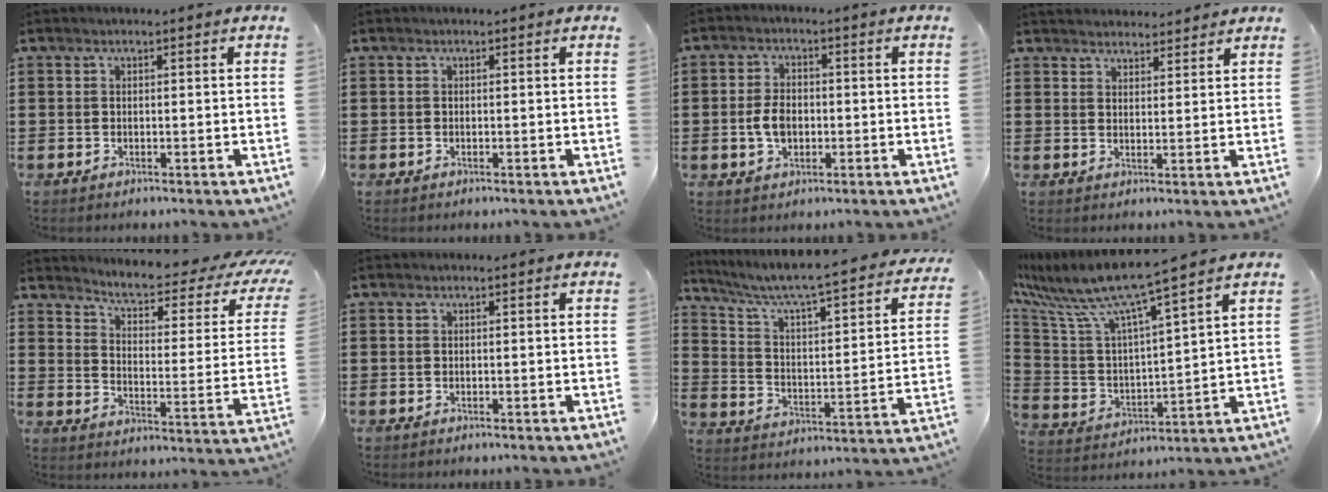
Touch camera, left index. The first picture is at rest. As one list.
[{"total": 0.0}, {"total": 4.3, "force": [-0.7, 2.7, 3.3], "torque": [-0.084, -0.001, -0.019]}, {"total": 2.8, "force": [2.7, 0.5, -0.3], "torque": [-0.002, -0.005, 0.052]}, {"total": 4.7, "force": [3.6, 0.6, 3.0], "torque": [-0.077, -0.030, 0.052]}, {"total": 0.0}, {"total": 5.2, "force": [4.0, 0.2, 3.4], "torque": [-0.084, -0.041, 0.055]}, {"total": 8.5, "force": [7.3, -0.1, 4.3], "torque": [-0.121, -0.056, 0.119]}]